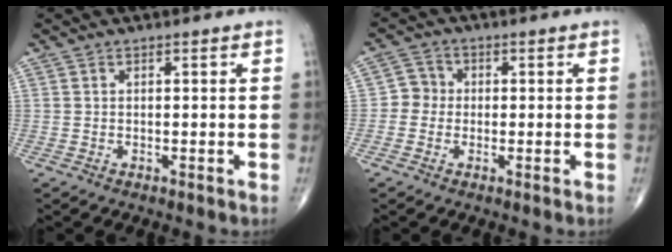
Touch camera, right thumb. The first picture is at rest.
{"total": 3.4, "force": [-0.5, 3.2, 0.9], "torque": [0.006, 0.010, -0.020]}